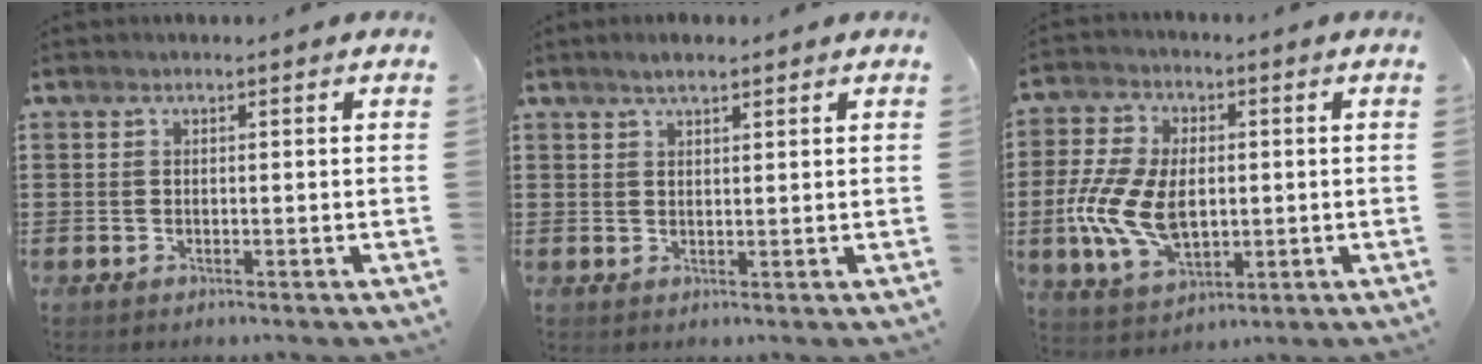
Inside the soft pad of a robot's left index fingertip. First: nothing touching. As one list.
[{"total": 2.3, "force": [1.8, 0.6, 1.3], "torque": [-0.028, 0.004, 0.032]}, {"total": 11.3, "force": [-1.1, 6.8, 9.0], "torque": [-0.211, -0.001, -0.021]}]